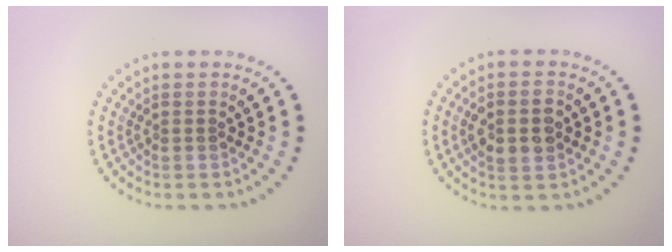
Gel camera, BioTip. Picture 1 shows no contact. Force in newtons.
{"total": 3.4, "press": 3.4, "slide": 0.1}